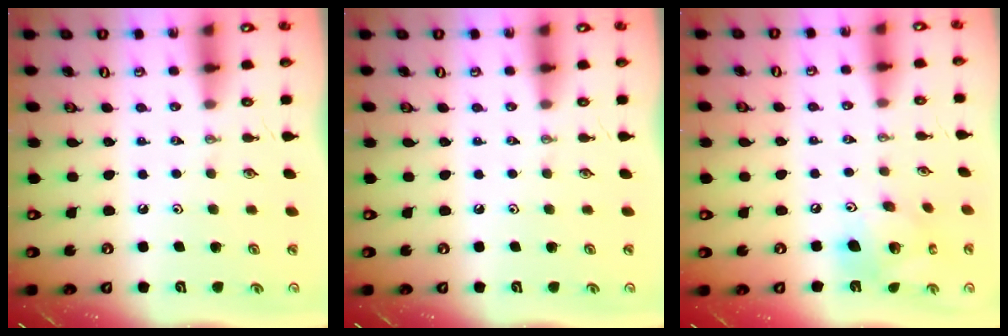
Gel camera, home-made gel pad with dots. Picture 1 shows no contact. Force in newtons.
{"total": 0.0}
{"total": 15.4, "press": 15.2, "slide": 1.8}